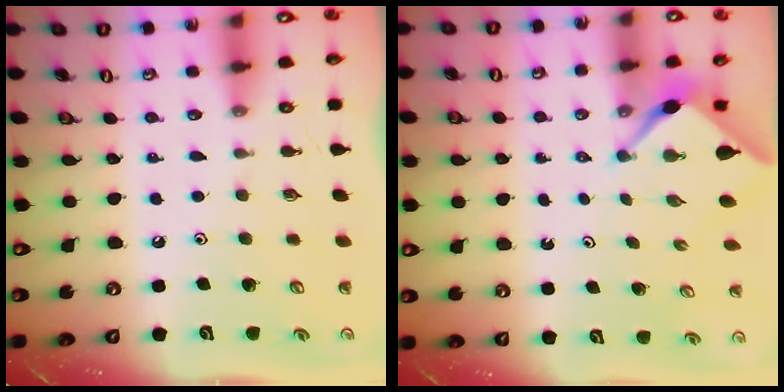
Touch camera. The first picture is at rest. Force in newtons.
{"total": 2.2, "press": 2.2, "slide": 0.3}